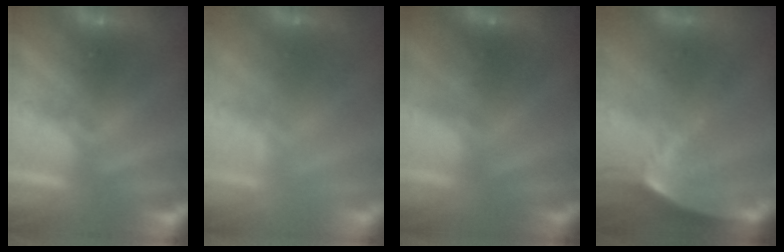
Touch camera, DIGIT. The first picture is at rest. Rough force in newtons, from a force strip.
{"total": 1.6}
{"total": 2.2}
{"total": 7.3}